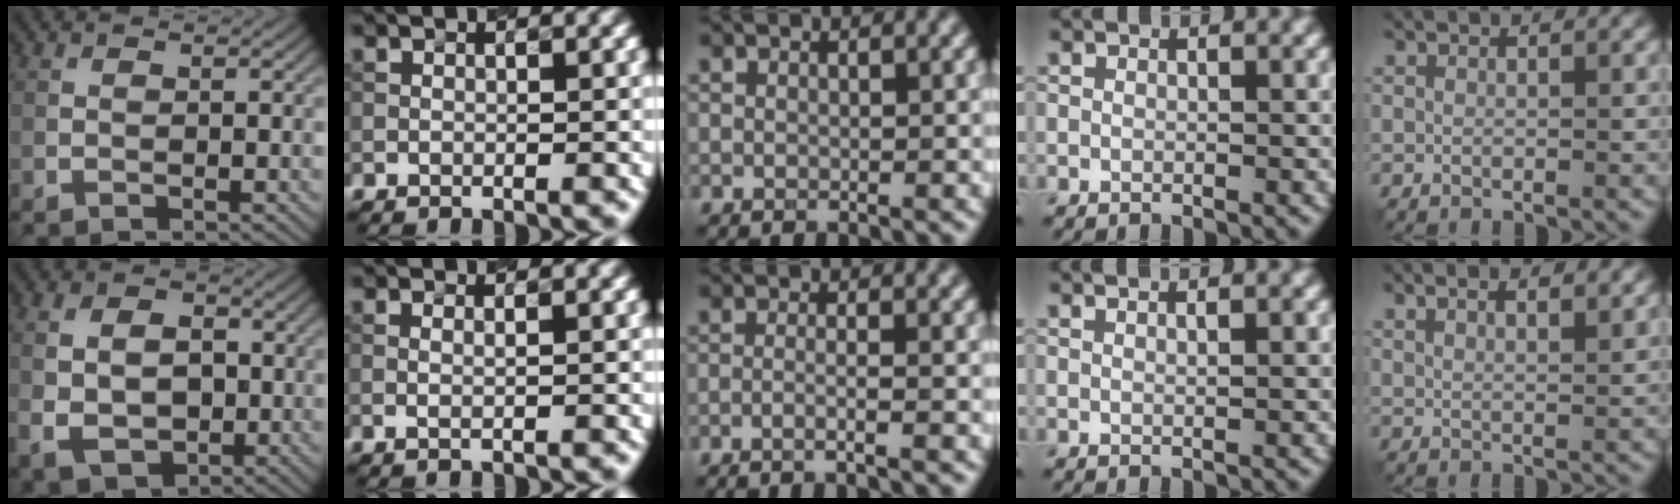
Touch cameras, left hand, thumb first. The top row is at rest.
{"thumb": {"total": 8.5, "force": [-0.6, 6.3, 5.6], "torque": [-0.108, 0.000, -0.014]}, "index": {"total": 0.9, "force": [0.3, 0.3, 0.9], "torque": [-0.016, -0.004, -0.003]}, "middle": {"total": 2.1, "force": [-1.0, 0.5, 1.8], "torque": [-0.018, -0.004, -0.031]}, "ring": {"total": 1.8, "force": [1.2, 0.6, 1.3], "torque": [-0.004, 0.001, 0.004]}, "little": {"total": 6.4, "force": [4.2, 2.5, 4.0], "torque": [-0.034, 0.034, 0.028]}}